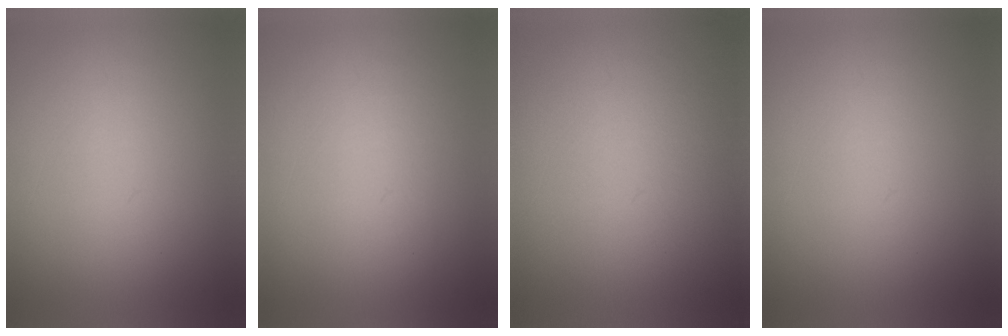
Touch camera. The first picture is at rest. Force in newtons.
{"total": 1.5}
{"total": 3.6}
{"total": 0.0}